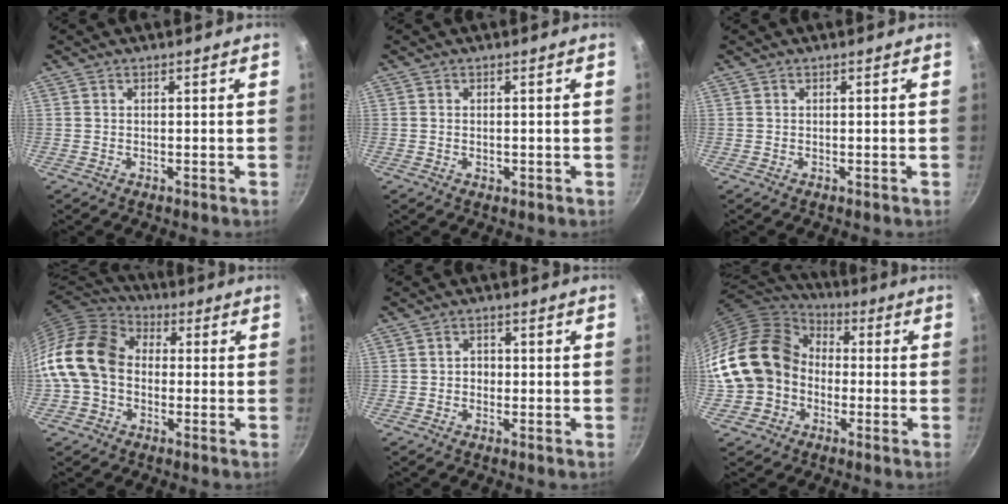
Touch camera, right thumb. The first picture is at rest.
{"total": 1.0, "force": [-0.2, 0.7, 0.7], "torque": [-0.010, 0.001, -0.003]}
{"total": 0.0}
{"total": 15.6, "force": [-0.9, 11.9, 10.1], "torque": [-0.173, 0.036, -0.033]}
{"total": 2.1, "force": [-0.3, 1.8, 1.1], "torque": [-0.007, 0.006, -0.007]}
{"total": 17.3, "force": [-2.2, 14.7, 9.0], "torque": [-0.141, 0.055, -0.045]}